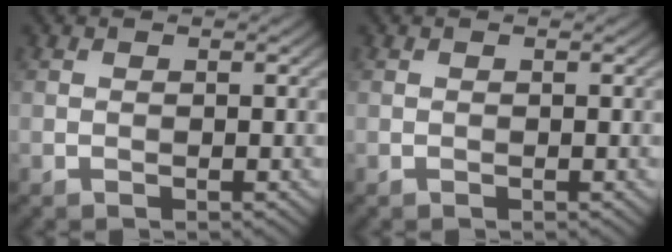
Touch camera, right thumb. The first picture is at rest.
{"total": 0.0}